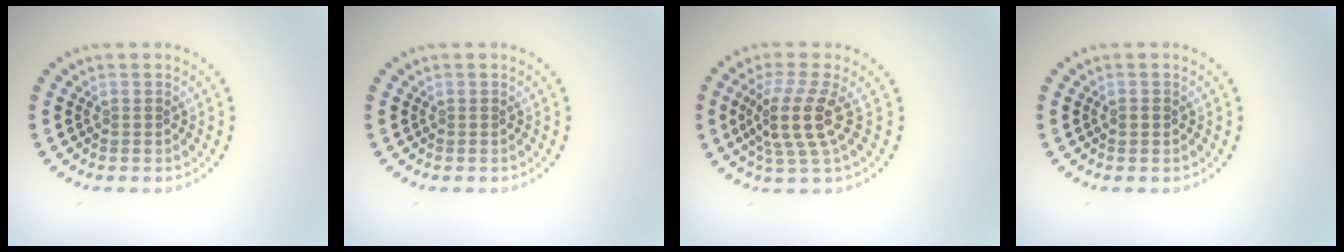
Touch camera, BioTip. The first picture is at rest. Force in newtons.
{"total": 0.0}
{"total": 4.1, "press": 3.0, "slide": 2.7}
{"total": 1.0, "press": 0.9, "slide": 0.2}